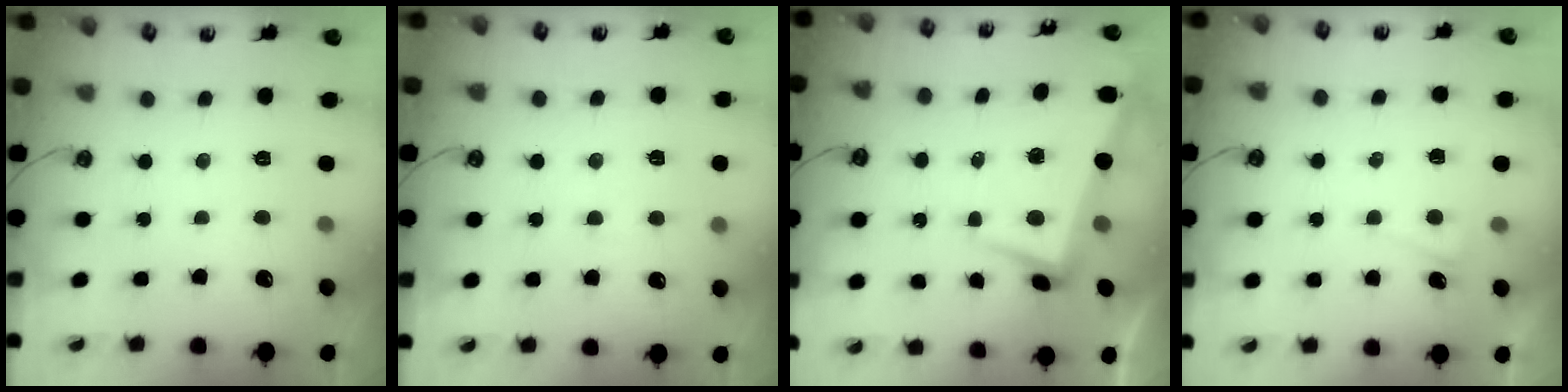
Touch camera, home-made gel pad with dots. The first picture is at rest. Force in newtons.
{"total": 4.8, "press": 4.8, "slide": 0.5}
{"total": 2.1, "press": 0.3, "slide": 2.1}
{"total": 2.6, "press": 2.6, "slide": 0.3}